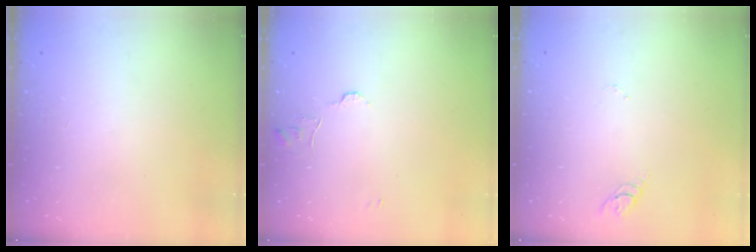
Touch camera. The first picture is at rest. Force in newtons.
{"total": 5.8, "press": 5.8, "slide": 0.5}
{"total": 2.8, "press": 2.8, "slide": 0.2}